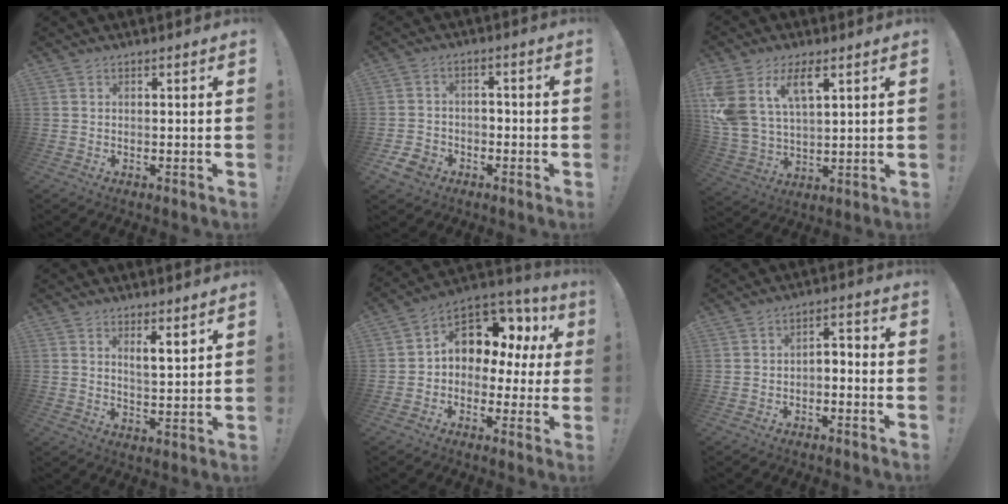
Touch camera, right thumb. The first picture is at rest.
{"total": 6.9, "force": [-4.2, 4.8, 2.6], "torque": [-0.057, 0.024, -0.078]}
{"total": 12.5, "force": [6.9, 6.7, 8.1], "torque": [-0.178, -0.031, 0.128]}
{"total": 5.6, "force": [4.3, 0.5, 3.4], "torque": [-0.041, -0.035, 0.069]}
{"total": 11.6, "force": [4.3, 8.2, 7.0], "torque": [-0.104, -0.029, 0.077]}
{"total": 3.9, "force": [-3.2, 1.6, 1.7], "torque": [-0.022, 0.015, -0.059]}